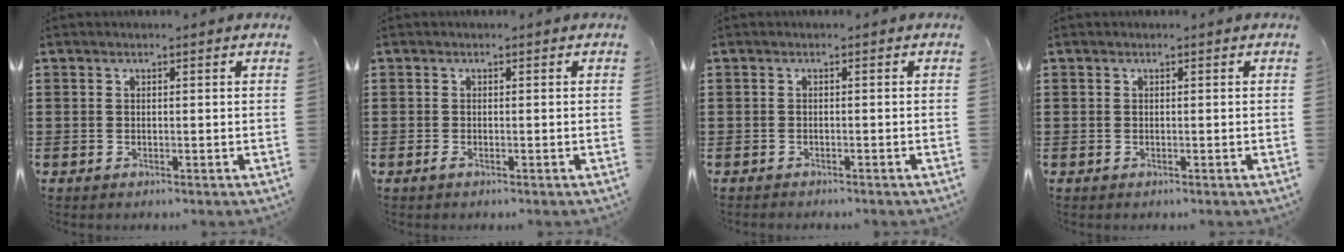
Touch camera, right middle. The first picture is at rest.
{"total": 0.5, "force": [-0.3, 0.1, 0.4], "torque": [-0.010, -0.005, -0.005]}
{"total": 0.6, "force": [-0.6, 0.0, 0.0], "torque": [-0.002, 0.000, -0.013]}
{"total": 0.0}